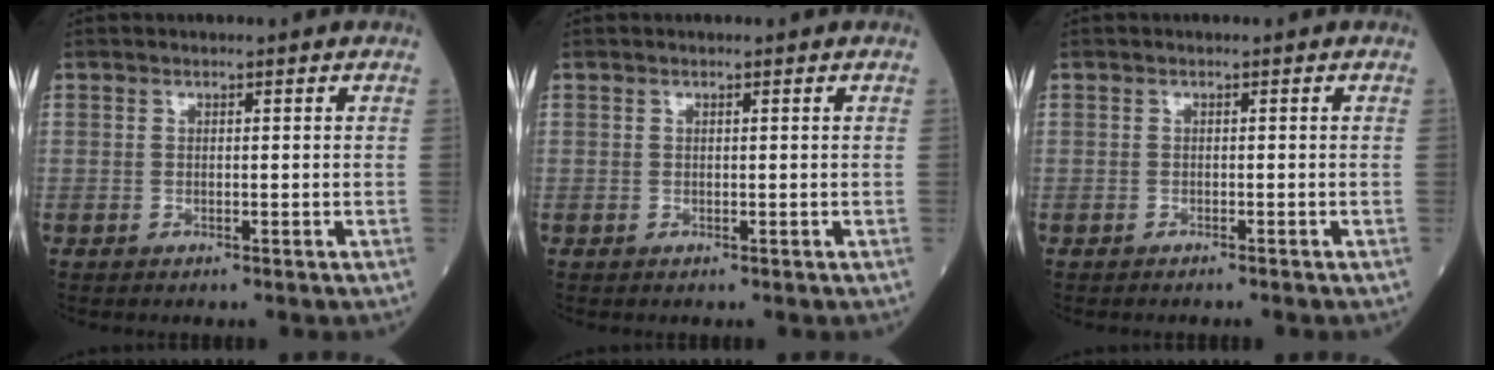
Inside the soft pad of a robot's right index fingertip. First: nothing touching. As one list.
[{"total": 0.0}, {"total": 1.1, "force": [-0.9, -0.1, 0.5], "torque": [-0.006, 0.001, -0.010]}]